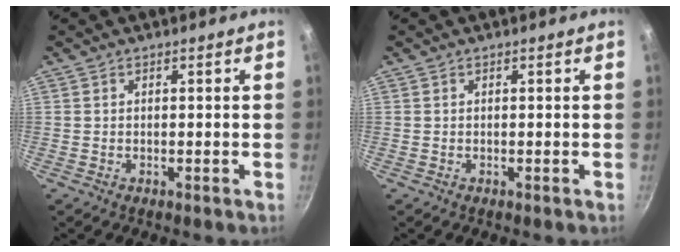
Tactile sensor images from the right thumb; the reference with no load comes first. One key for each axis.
{"total": 0.0}